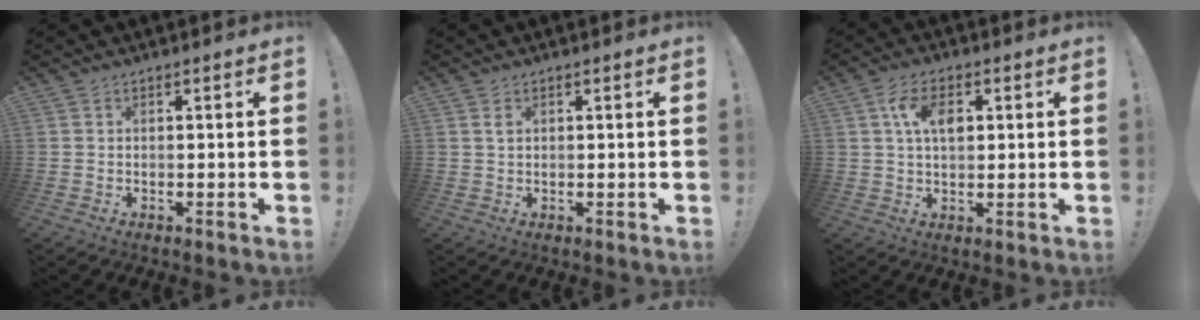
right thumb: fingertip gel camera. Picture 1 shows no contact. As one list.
[{"total": 1.2, "force": [0.7, 0.6, 0.8], "torque": [-0.009, -0.002, 0.010]}, {"total": 8.3, "force": [2.2, 4.9, 6.4], "torque": [-0.105, 0.009, 0.040]}]